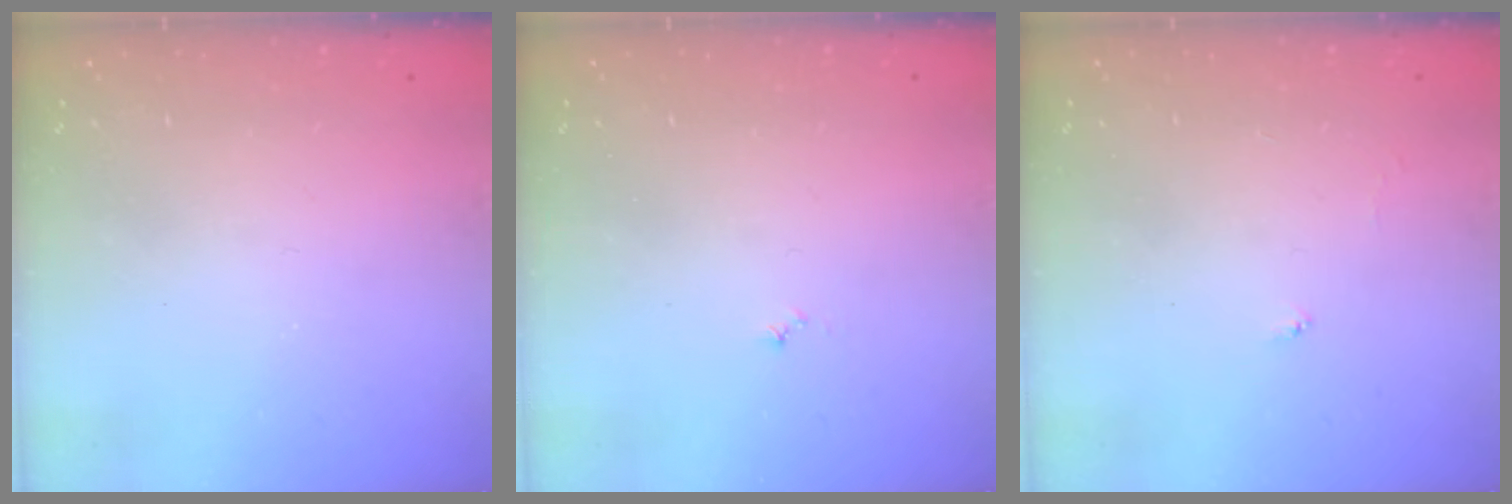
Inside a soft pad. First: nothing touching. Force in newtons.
{"total": 3.3, "press": 3.2, "slide": 0.3}
{"total": 3.7, "press": 3.7, "slide": 0.5}